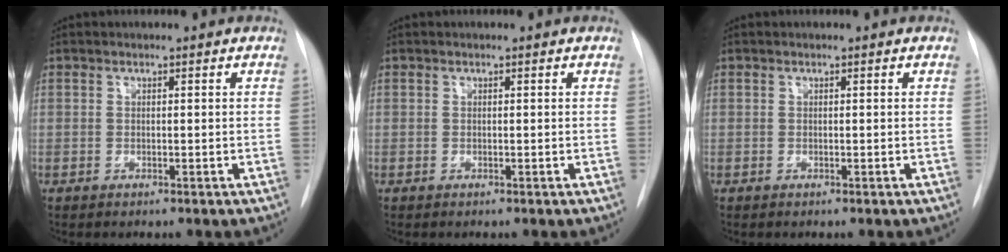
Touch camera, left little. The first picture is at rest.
{"total": 0.0}
{"total": 0.0}